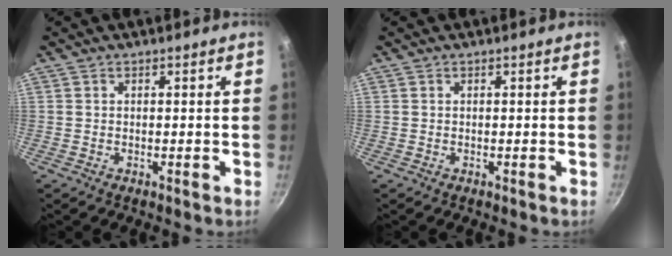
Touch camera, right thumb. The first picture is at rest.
{"total": 0.0}